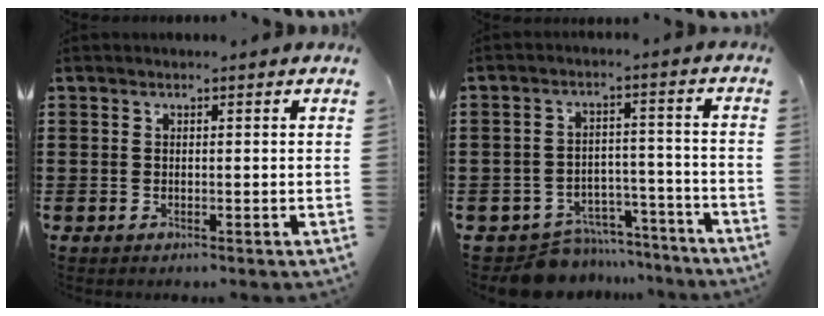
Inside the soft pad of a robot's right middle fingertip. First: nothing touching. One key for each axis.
{"total": 7.6, "fx": -7.2, "fy": 2.1, "fz": 1.0, "tx": -0.015, "ty": 0.029, "tz": -0.138}